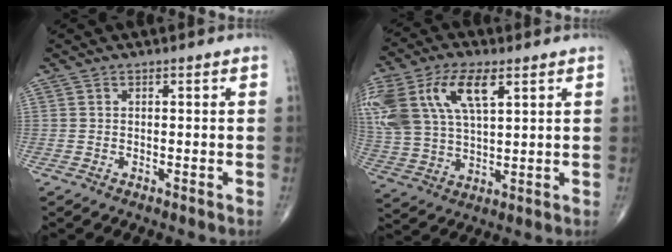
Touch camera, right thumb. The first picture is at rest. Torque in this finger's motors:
{"motor_torque": [0.38, 1.23, 1.58, 0.56, 0.15]}